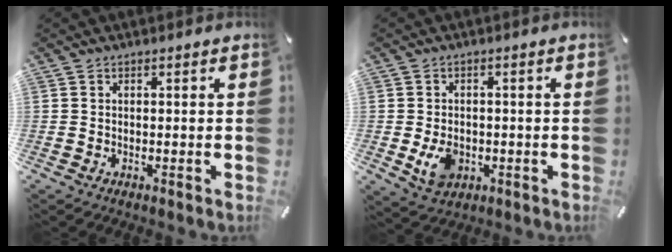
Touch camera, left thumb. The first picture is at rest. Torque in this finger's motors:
{"motor_torque": [0.03, 0.76, 0.61, 0.16, 0.04]}